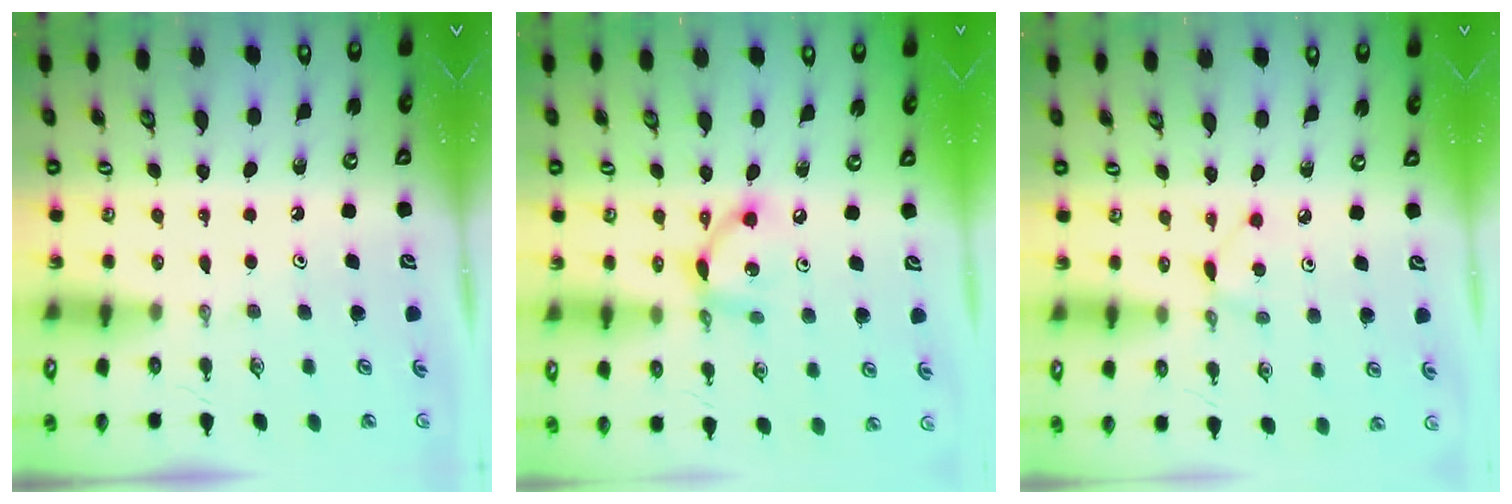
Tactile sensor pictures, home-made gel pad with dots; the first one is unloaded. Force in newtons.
{"total": 8.9, "press": 8.9, "slide": 0.6}
{"total": 3.2, "press": 3.2, "slide": 0.2}